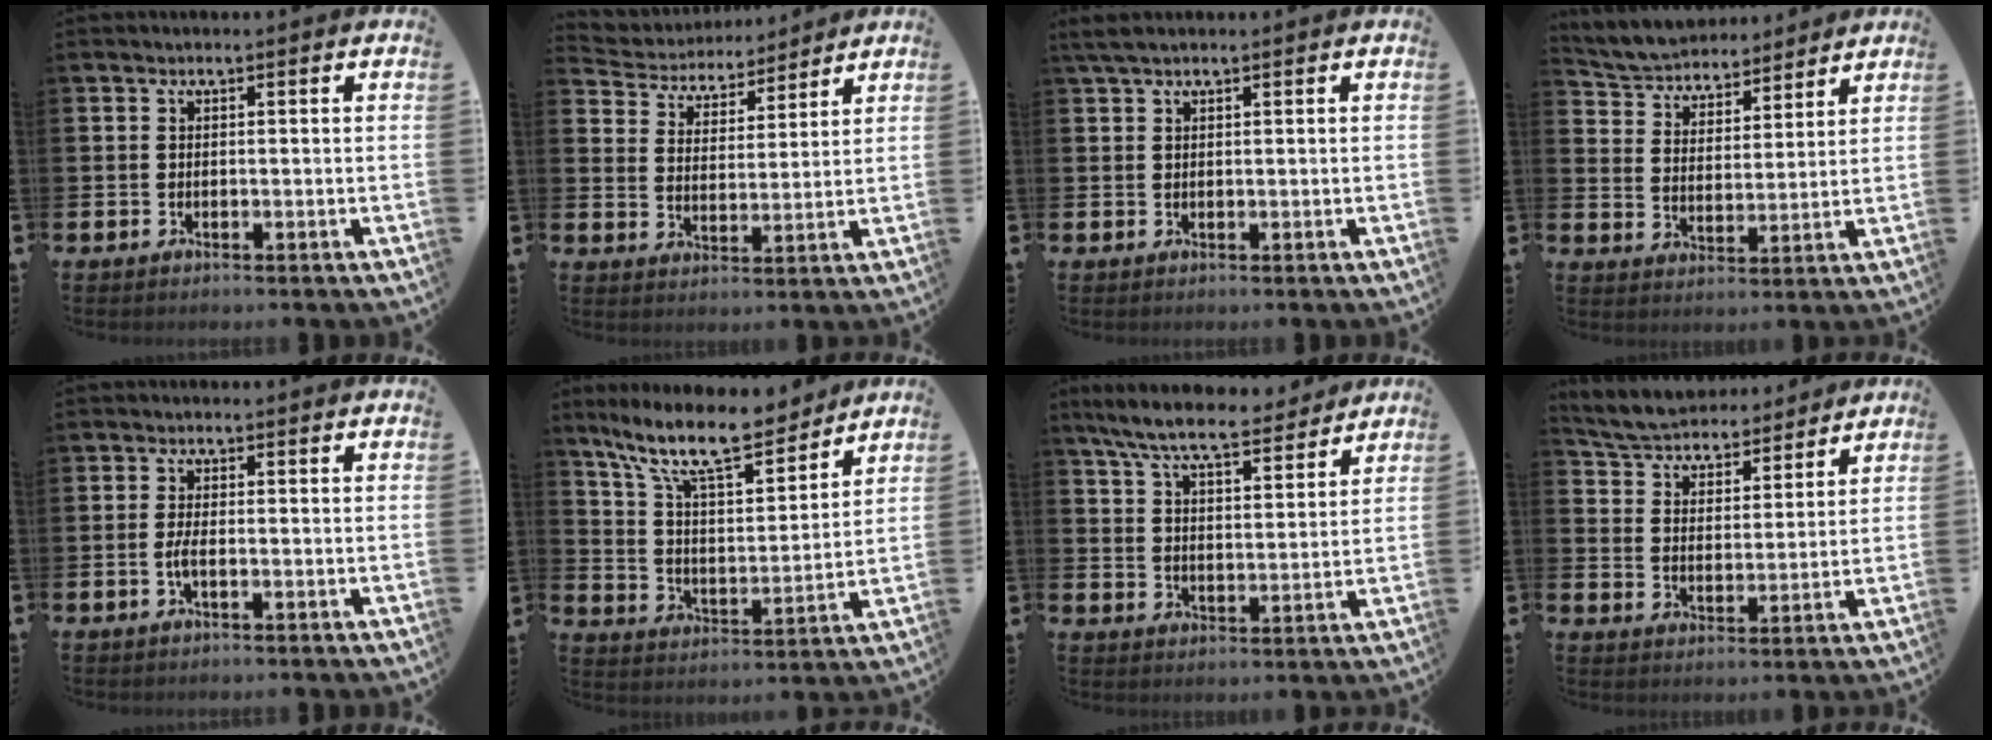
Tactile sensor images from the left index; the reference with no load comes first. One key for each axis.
{"total": 4.4, "fx": 4.2, "fy": 1.3, "fz": -0.4, "tx": -0.024, "ty": -0.031, "tz": 0.071}
{"total": 2.0, "fx": 1.6, "fy": 0.5, "fz": 1.2, "tx": -0.024, "ty": 0.005, "tz": 0.028}
{"total": 4.6, "fx": 4.4, "fy": 1.4, "fz": -0.3, "tx": -0.028, "ty": -0.034, "tz": 0.073}
{"total": 1.9, "fx": -0.6, "fy": 0.5, "fz": 1.8, "tx": -0.038, "ty": 0.004, "tz": -0.010}
{"total": 12.5, "fx": 10.6, "fy": 2.9, "fz": 5.9, "tx": -0.141, "ty": -0.061, "tz": 0.185}
{"total": 8.2, "fx": 7.6, "fy": 1.2, "fz": 2.9, "tx": -0.088, "ty": -0.038, "tz": 0.134}
{"total": 5.2, "fx": 5.1, "fy": 1.1, "fz": 0.3, "tx": -0.038, "ty": -0.037, "tz": 0.088}